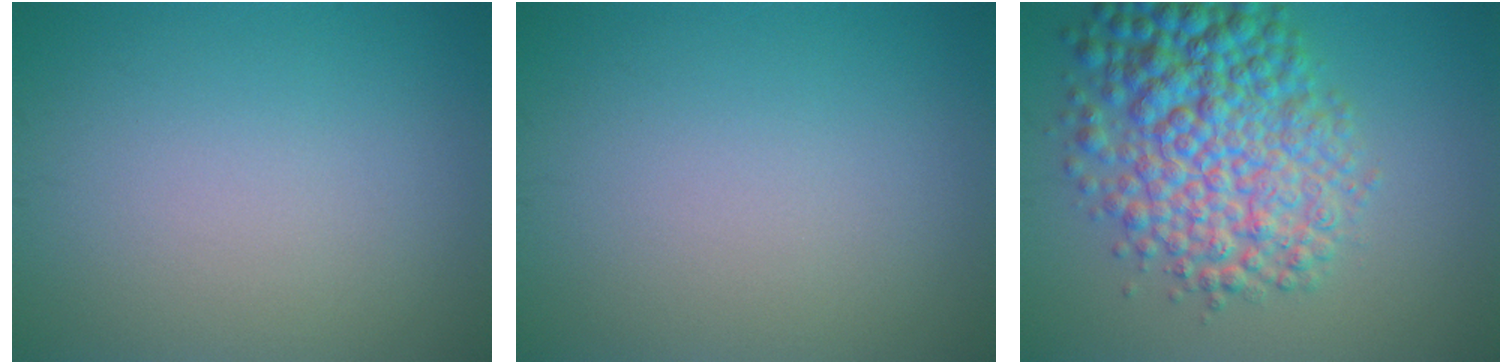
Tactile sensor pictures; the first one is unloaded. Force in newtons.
{"total": 0.0}
{"total": 9.1, "press": 9.1, "slide": 0.2}